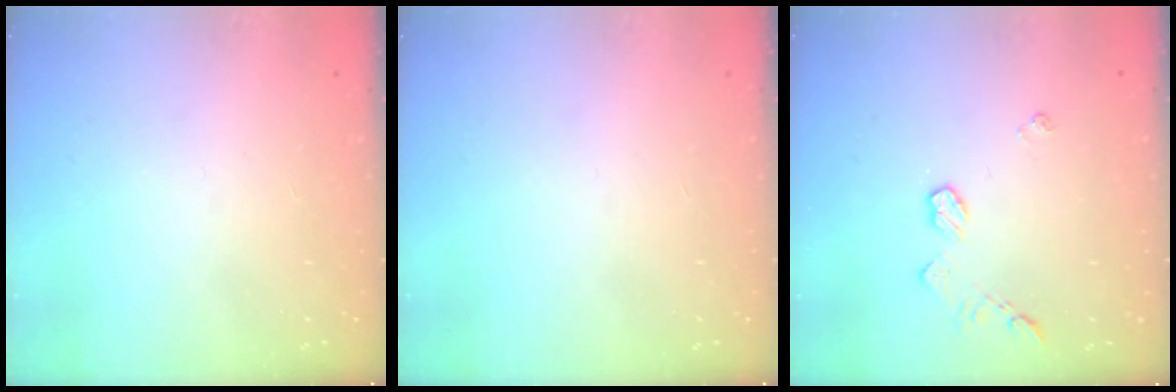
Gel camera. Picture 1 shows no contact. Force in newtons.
{"total": 0.0}
{"total": 5.6, "press": 5.6, "slide": 0.4}